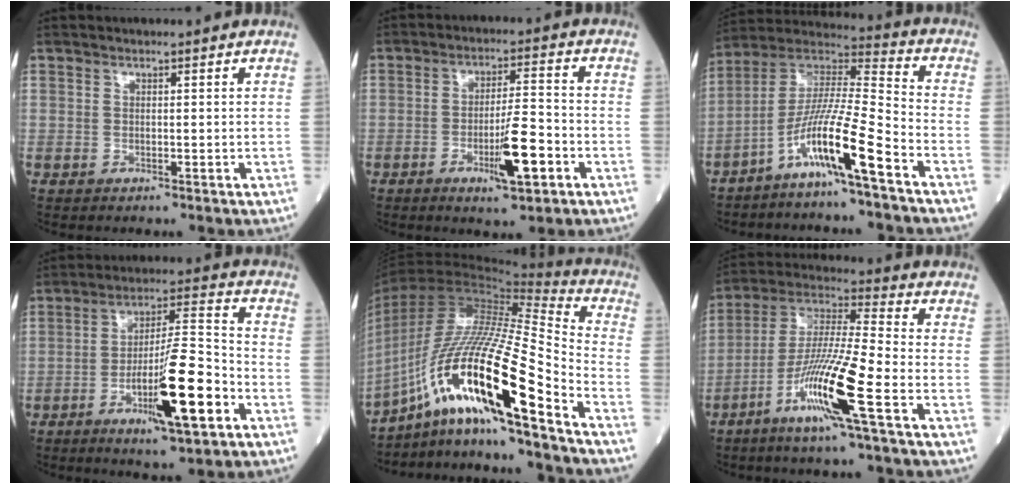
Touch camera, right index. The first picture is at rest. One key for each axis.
{"total": 7.9, "fx": -3.1, "fy": 1.0, "fz": 7.2, "tx": -0.126, "ty": -0.005, "tz": -0.047}
{"total": 12.2, "fx": -6.6, "fy": -0.7, "fz": 10.3, "tx": -0.201, "ty": 0.001, "tz": -0.131}
{"total": 13.7, "fx": -5.4, "fy": 1.4, "fz": 12.6, "tx": -0.218, "ty": -0.006, "tz": -0.086}
{"total": 23.3, "fx": -12.6, "fy": 1.5, "fz": 19.5, "tx": -0.388, "ty": -0.020, "tz": -0.225}
{"total": 13.8, "fx": -6.3, "fy": -0.5, "fz": 12.2, "tx": -0.248, "ty": -0.014, "tz": -0.122}